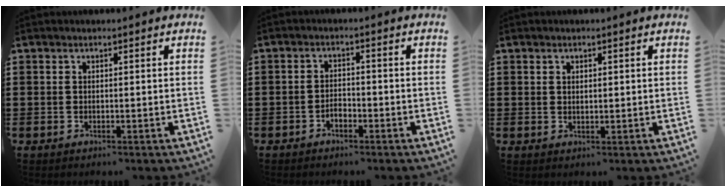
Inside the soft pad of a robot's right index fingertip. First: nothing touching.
{"total": 1.9, "force": [-1.3, 1.0, 1.1], "torque": [-0.023, 0.002, -0.026]}
{"total": 0.9, "force": [0.5, 0.6, 0.4], "torque": [-0.010, 0.004, 0.009]}